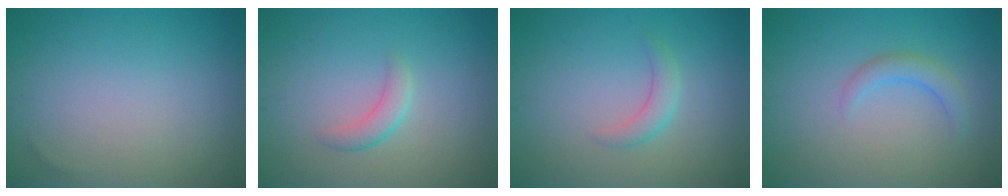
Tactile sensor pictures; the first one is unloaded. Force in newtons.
{"total": 1.8, "press": 1.8, "slide": 0.1}
{"total": 1.8, "press": 1.8, "slide": 0.0}
{"total": 1.9, "press": 1.9, "slide": 0.3}